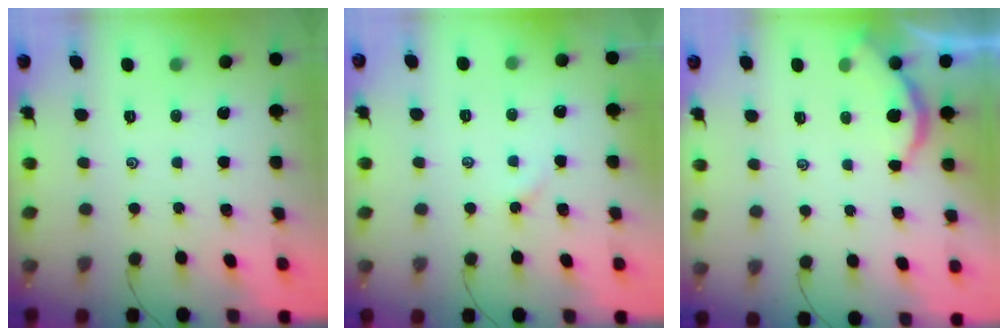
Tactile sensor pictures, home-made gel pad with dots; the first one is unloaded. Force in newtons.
{"total": 2.1, "press": 2.1, "slide": 0.4}
{"total": 1.9, "press": 1.9, "slide": 0.4}